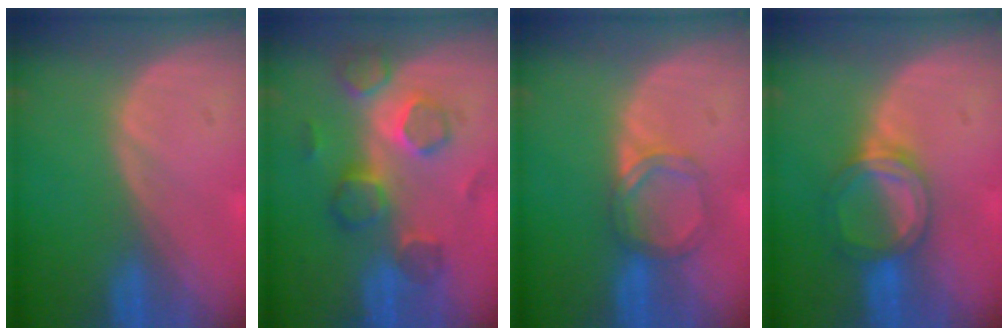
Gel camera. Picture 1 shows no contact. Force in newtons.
{"total": 7.8, "press": 7.5, "slide": 2.1}
{"total": 3.7, "press": 3.7, "slide": 0.4}
{"total": 5.3, "press": 5.0, "slide": 1.7}